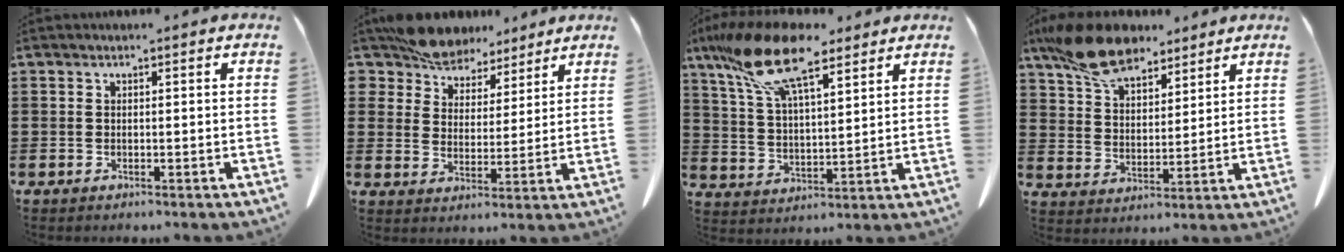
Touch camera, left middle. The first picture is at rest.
{"total": 7.7, "force": [7.0, 3.0, 0.9], "torque": [-0.057, -0.029, 0.133]}
{"total": 14.1, "force": [9.9, 4.3, 9.0], "torque": [-0.207, -0.019, 0.178]}
{"total": 12.0, "force": [9.5, 4.7, 5.7], "torque": [-0.133, -0.019, 0.181]}